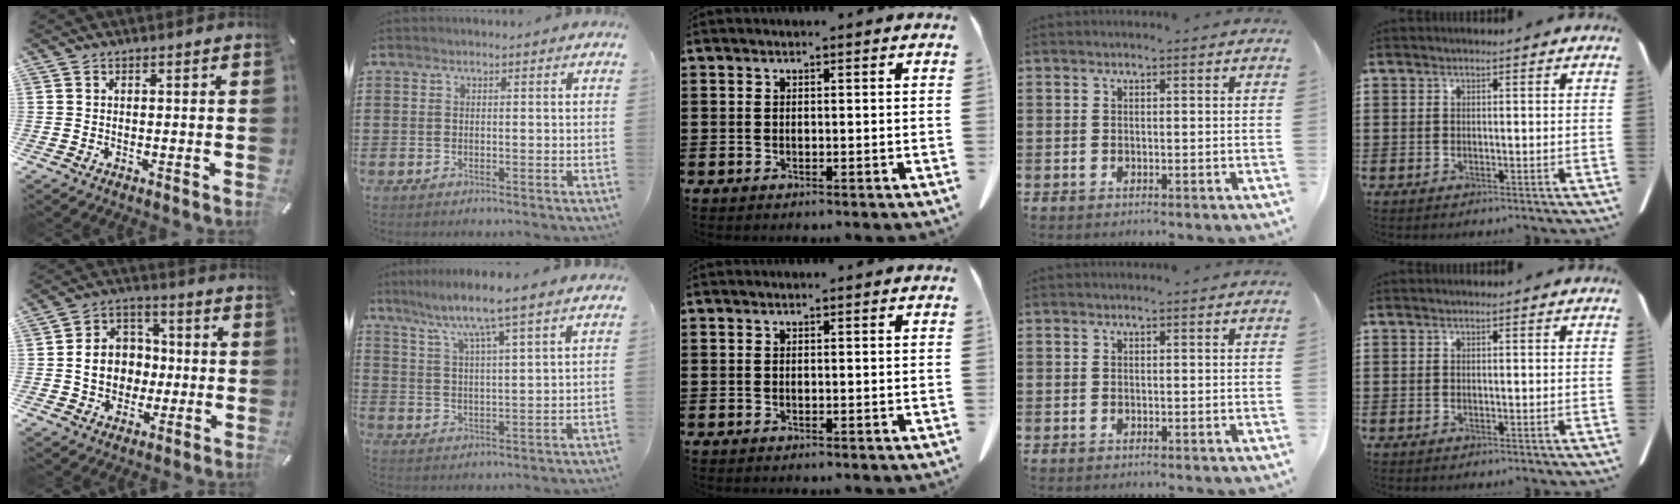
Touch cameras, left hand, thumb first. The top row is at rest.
{"thumb": {"total": 10.0, "force": [-1.2, 8.9, 4.6], "torque": [-0.100, 0.021, -0.018]}, "index": {"total": 6.0, "force": [4.8, -1.0, 3.4], "torque": [-0.088, -0.031, 0.074]}}